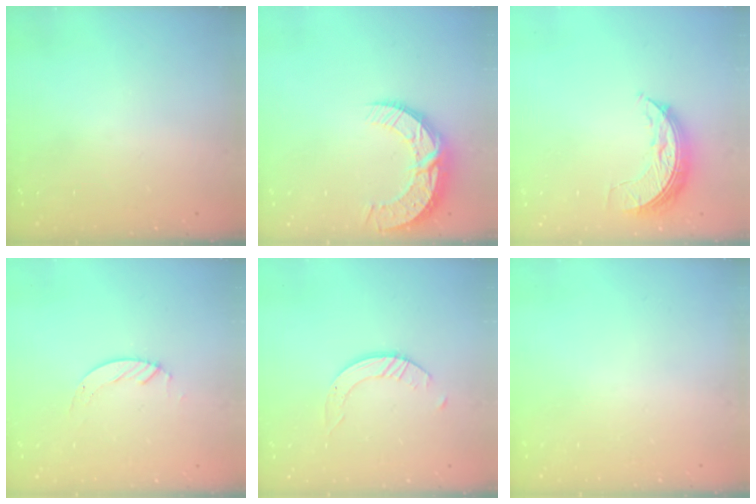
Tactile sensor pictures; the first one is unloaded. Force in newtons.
{"total": 10.2, "press": 10.2, "slide": 0.8}
{"total": 7.6, "press": 7.6, "slide": 0.1}
{"total": 2.7, "press": 2.7, "slide": 0.2}
{"total": 3.0, "press": 3.0, "slide": 0.2}
{"total": 0.0}